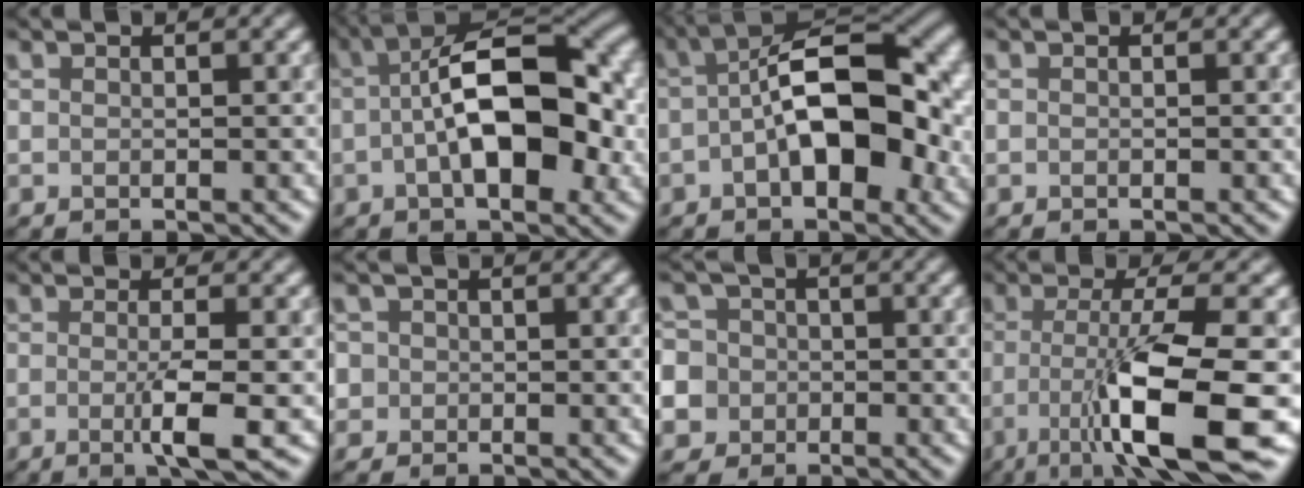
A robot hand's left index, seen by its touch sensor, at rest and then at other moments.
{"total": 11.2, "force": [-0.5, 5.1, 10.0], "torque": [-0.147, 0.016, -0.014]}
{"total": 10.5, "force": [-0.5, 4.8, 9.3], "torque": [-0.139, 0.014, -0.017]}
{"total": 0.0}
{"total": 3.6, "force": [-0.7, 0.6, 3.5], "torque": [-0.059, -0.008, -0.014]}
{"total": 2.4, "force": [0.6, 2.2, 0.7], "torque": [0.000, 0.013, 0.001]}
{"total": 9.6, "force": [-2.1, 9.0, 2.5], "torque": [-0.071, 0.002, -0.065]}
{"total": 10.9, "force": [-3.3, 2.1, 10.1], "torque": [-0.156, -0.004, -0.059]}